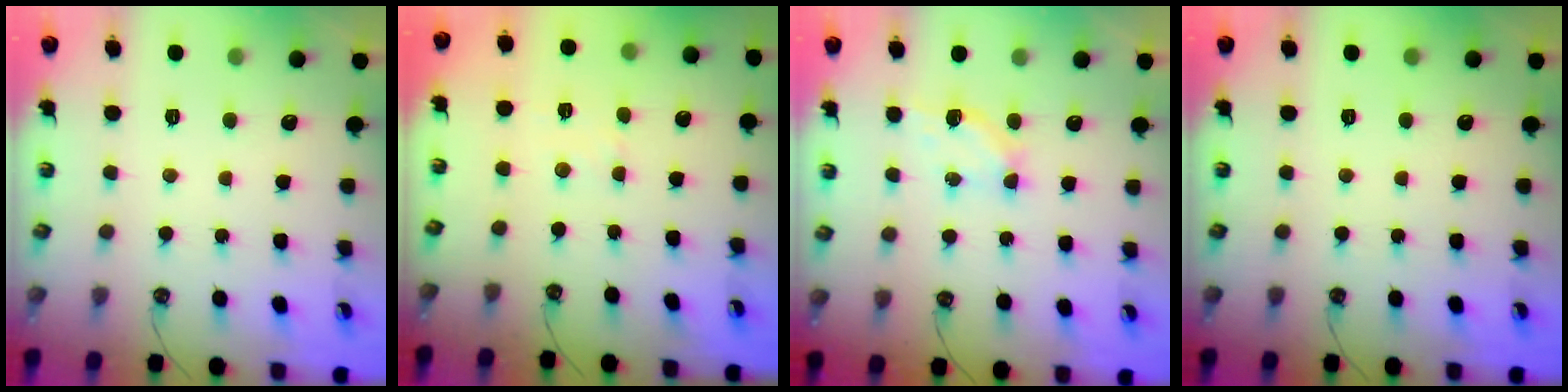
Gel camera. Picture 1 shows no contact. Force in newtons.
{"total": 2.2, "press": 2.2, "slide": 0.3}
{"total": 3.9, "press": 3.9, "slide": 0.4}
{"total": 0.0}